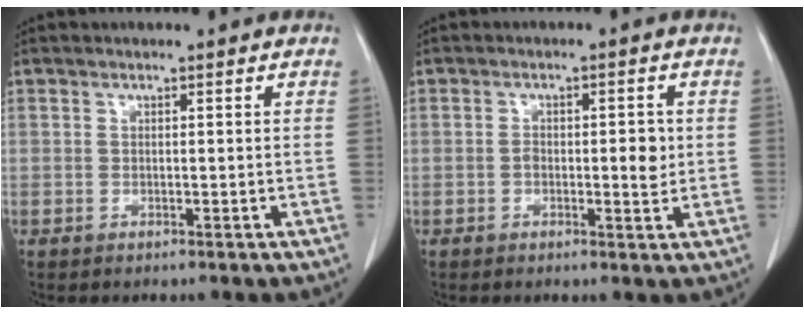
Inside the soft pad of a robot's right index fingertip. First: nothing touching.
{"total": 4.0, "force": [-0.3, 1.6, 3.6], "torque": [-0.053, 0.001, -0.003]}